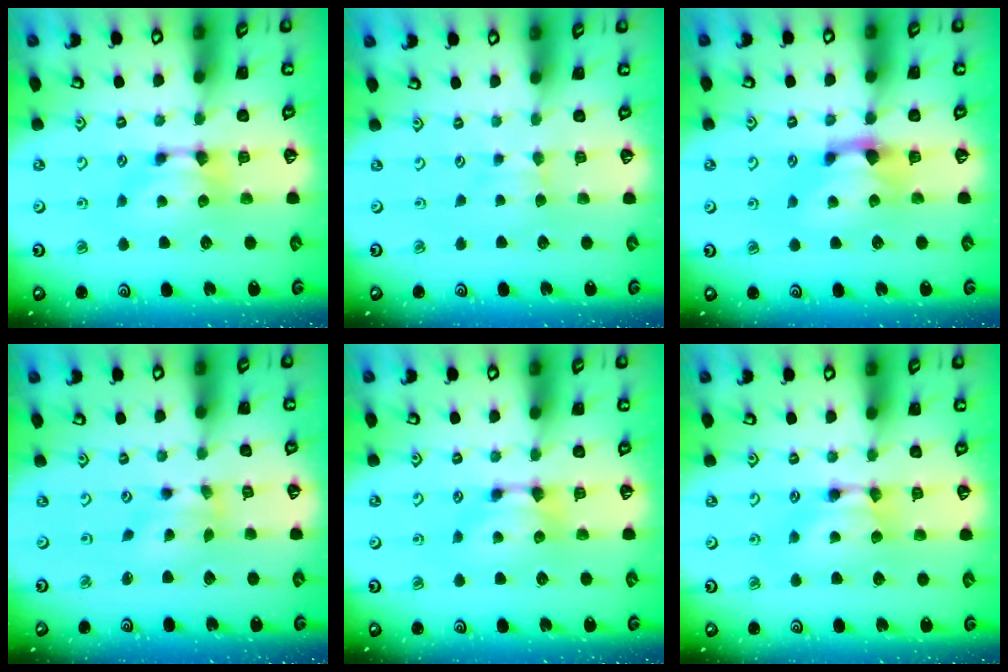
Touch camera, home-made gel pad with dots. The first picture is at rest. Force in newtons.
{"total": 2.4, "press": 2.3, "slide": 0.5}
{"total": 1.3, "press": 0.5, "slide": 1.2}
{"total": 2.3, "press": 1.7, "slide": 1.5}
{"total": 0.0}
{"total": 1.7, "press": 1.7, "slide": 0.2}